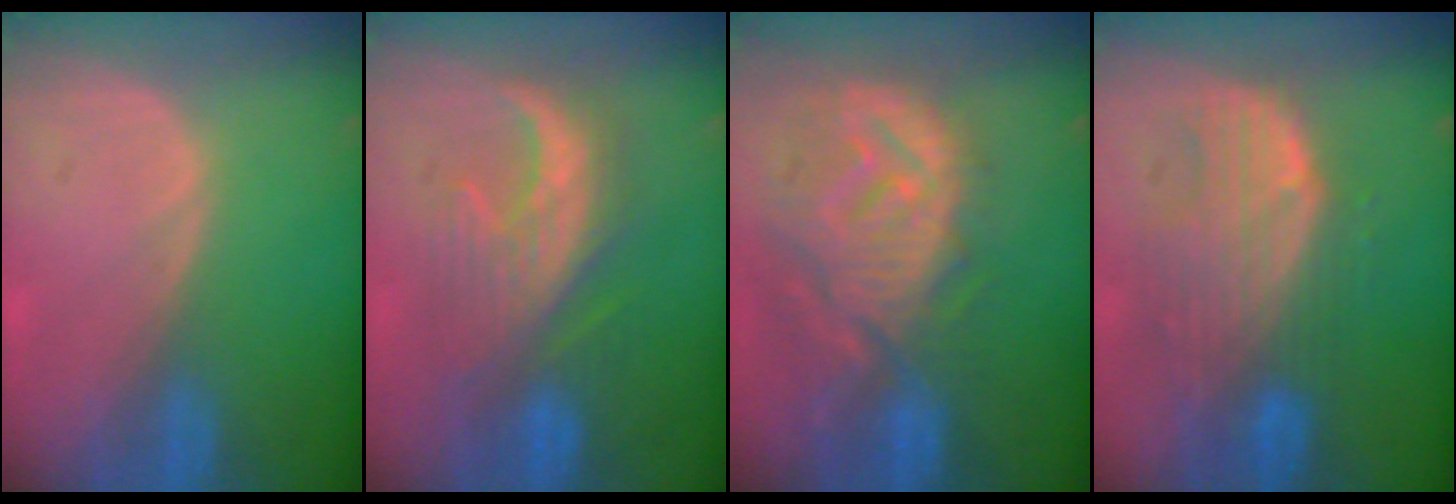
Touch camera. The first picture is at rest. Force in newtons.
{"total": 8.8, "press": 8.7, "slide": 0.5}
{"total": 12.3, "press": 11.0, "slide": 5.5}
{"total": 9.5, "press": 8.5, "slide": 4.3}